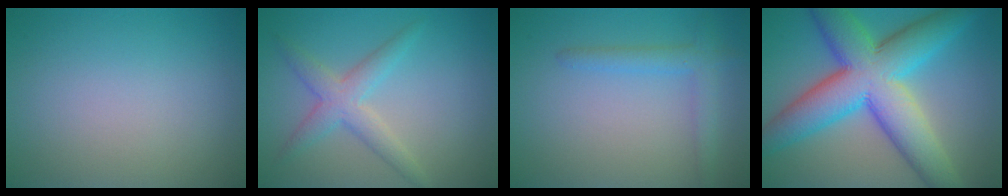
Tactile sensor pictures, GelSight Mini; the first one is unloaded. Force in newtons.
{"total": 3.2, "press": 3.2, "slide": 0.1}
{"total": 2.3, "press": 2.3, "slide": 0.1}
{"total": 12.1, "press": 12.1, "slide": 0.2}